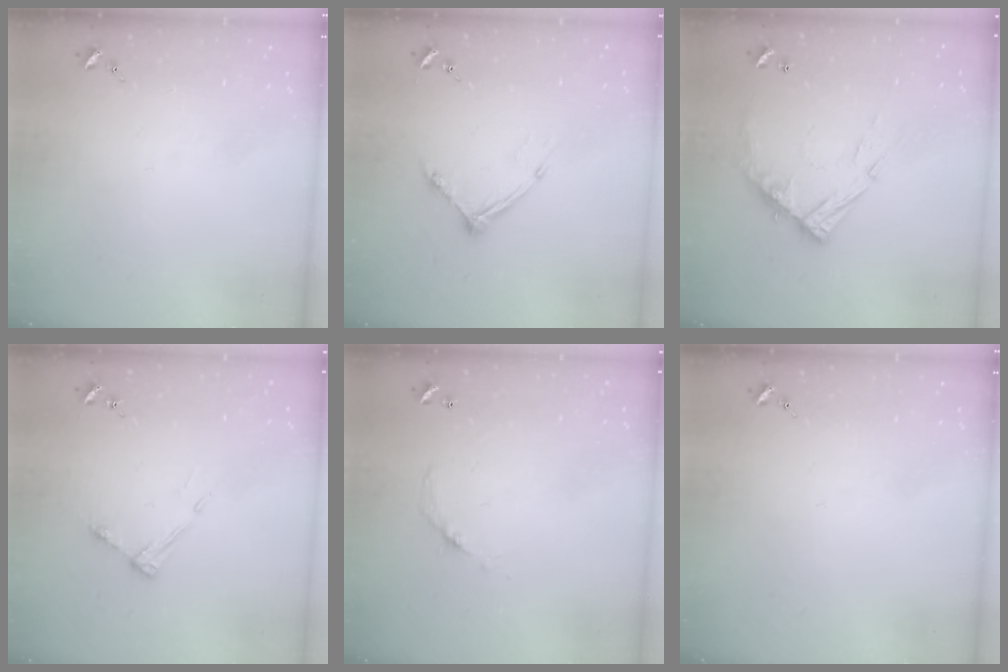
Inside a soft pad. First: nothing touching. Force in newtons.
{"total": 10.0, "press": 9.9, "slide": 0.7}
{"total": 13.3, "press": 13.2, "slide": 1.2}
{"total": 6.4, "press": 6.4, "slide": 0.4}
{"total": 5.0, "press": 5.0, "slide": 0.3}
{"total": 0.0}